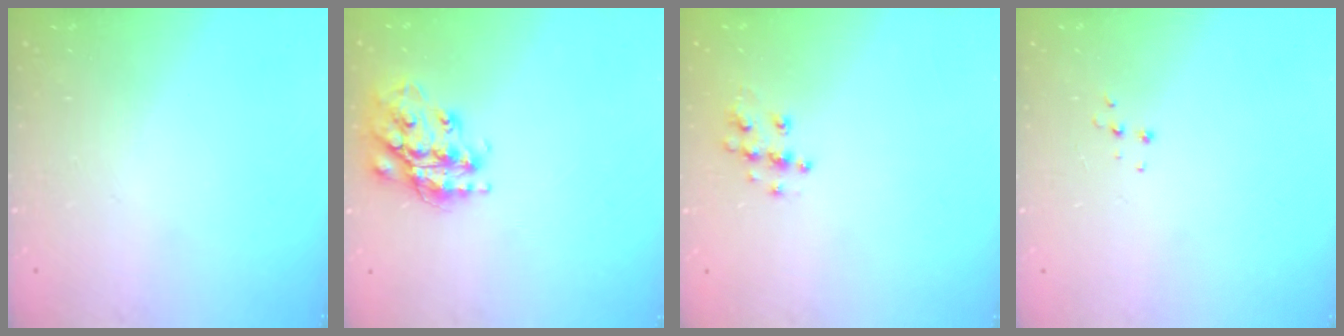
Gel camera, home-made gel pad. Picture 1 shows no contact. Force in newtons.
{"total": 17.4, "press": 17.4, "slide": 1.4}
{"total": 7.4, "press": 7.4, "slide": 0.2}
{"total": 4.9, "press": 4.9, "slide": 0.7}